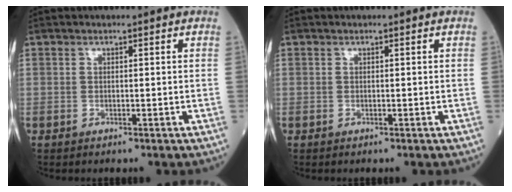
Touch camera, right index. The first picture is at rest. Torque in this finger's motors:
{"motor_torque": [0.00, 0.00, 0.00, -0.01]}